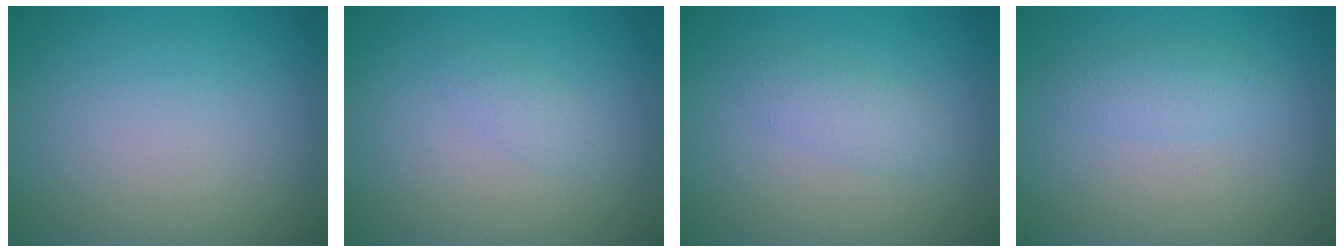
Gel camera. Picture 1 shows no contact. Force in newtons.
{"total": 1.1, "press": 1.1, "slide": 0.0}
{"total": 1.9, "press": 1.9, "slide": 0.1}
{"total": 1.6, "press": 1.6, "slide": 0.0}